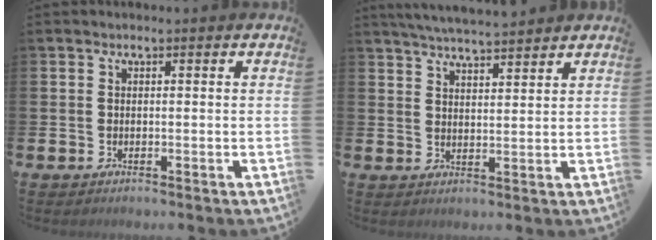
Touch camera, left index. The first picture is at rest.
{"total": 5.0, "force": [4.9, 0.1, 0.8], "torque": [-0.023, -0.024, 0.088]}